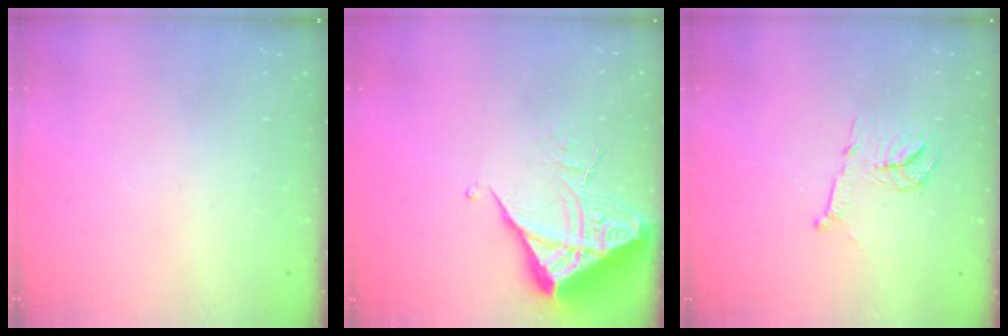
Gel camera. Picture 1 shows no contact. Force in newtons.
{"total": 6.6, "press": 6.6, "slide": 0.4}
{"total": 11.7, "press": 11.7, "slide": 0.7}